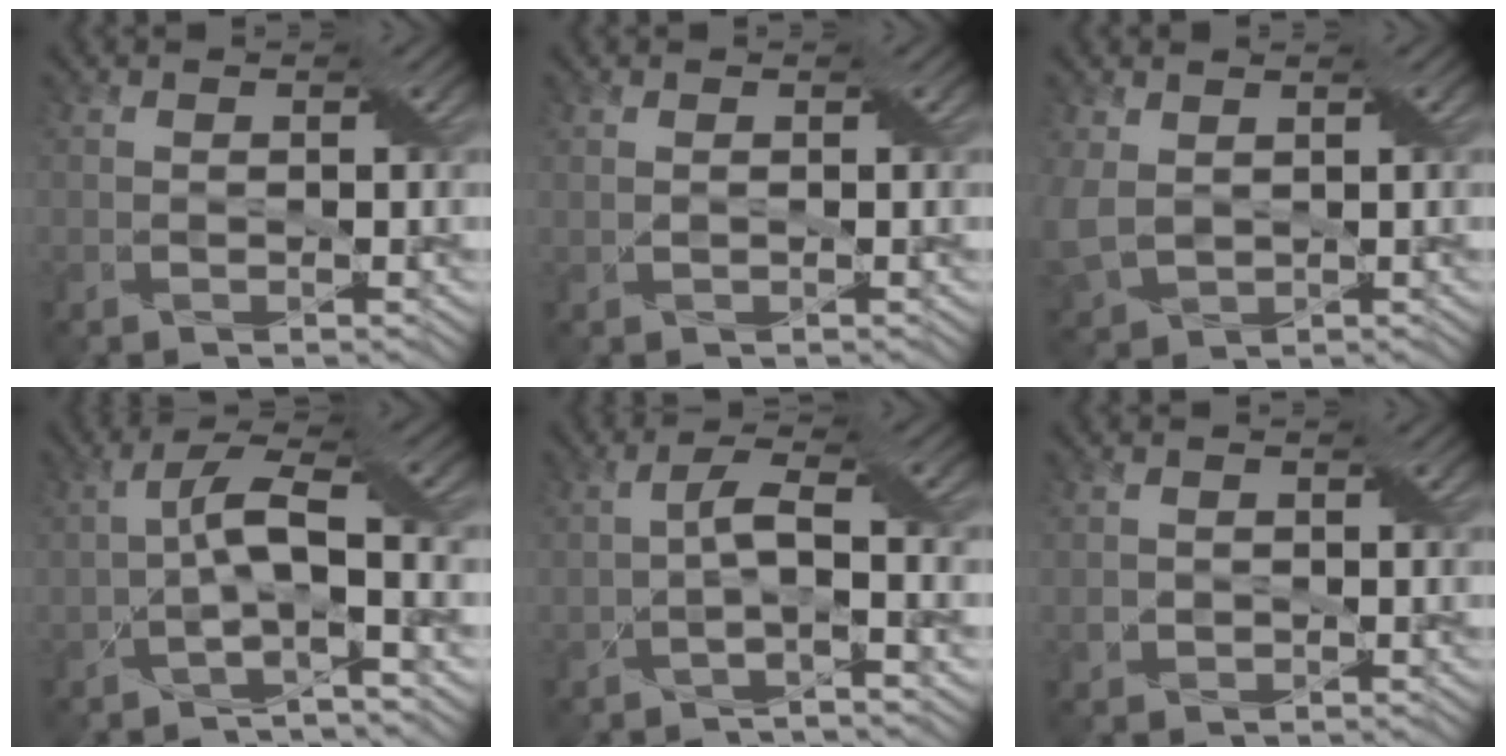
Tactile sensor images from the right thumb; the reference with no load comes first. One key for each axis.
{"total": 0.0}
{"total": 4.7, "fx": 0.7, "fy": 3.5, "fz": 3.1, "tx": -0.093, "ty": -0.007, "tz": 0.017}
{"total": 5.5, "fx": -1.5, "fy": 1.1, "fz": 5.2, "tx": -0.099, "ty": 0.013, "tz": -0.036}
{"total": 3.3, "fx": -1.0, "fy": 0.1, "fz": 3.1, "tx": -0.064, "ty": 0.013, "tz": -0.027}
{"total": 0.9, "fx": -0.4, "fy": 0.8, "fz": -0.2, "tx": 0.001, "ty": -0.004, "tz": -0.011}